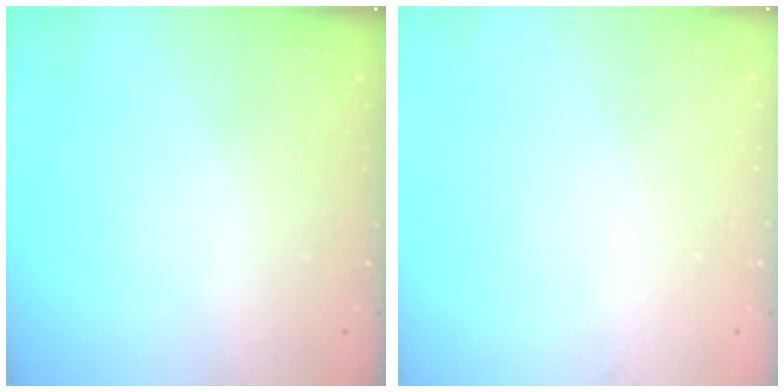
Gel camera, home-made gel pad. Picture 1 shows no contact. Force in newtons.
{"total": 0.0}